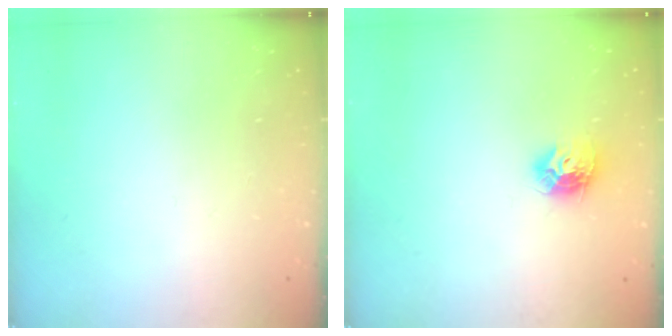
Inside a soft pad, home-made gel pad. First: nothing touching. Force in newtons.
{"total": 9.3, "press": 9.3, "slide": 0.3}